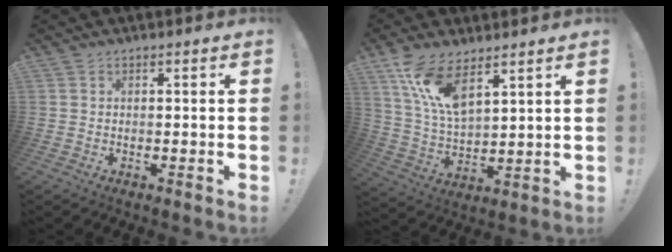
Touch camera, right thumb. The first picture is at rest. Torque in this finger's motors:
{"motor_torque": [0.87, 1.10, 1.20, 0.73, 0.11]}